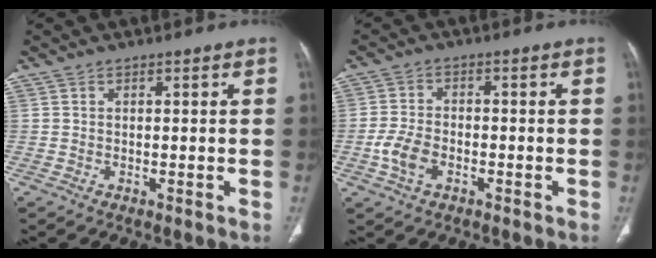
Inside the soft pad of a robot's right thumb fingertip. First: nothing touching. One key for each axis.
{"total": 5.4, "fx": -2.1, "fy": 3.4, "fz": 3.7, "tx": -0.076, "ty": 0.013, "tz": -0.042}